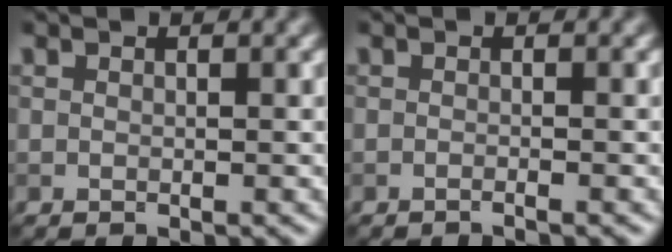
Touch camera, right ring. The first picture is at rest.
{"total": 0.6, "force": [-0.5, 0.0, 0.4], "torque": [-0.005, -0.005, -0.015]}